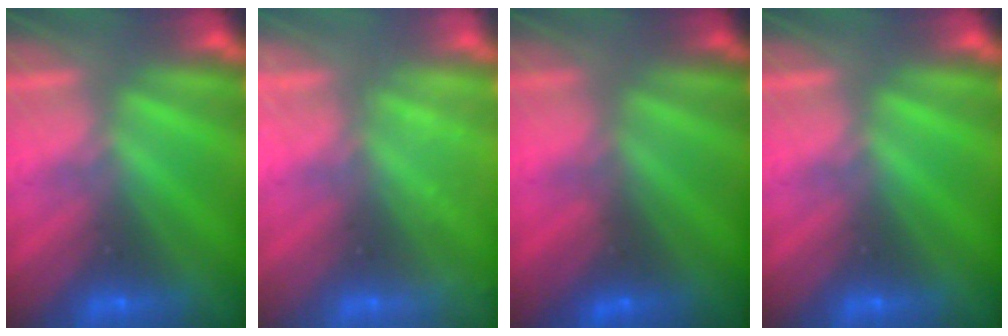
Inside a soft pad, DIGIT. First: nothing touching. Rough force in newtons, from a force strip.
{"total": 2.3}
{"total": 4.8}
{"total": 0.0}